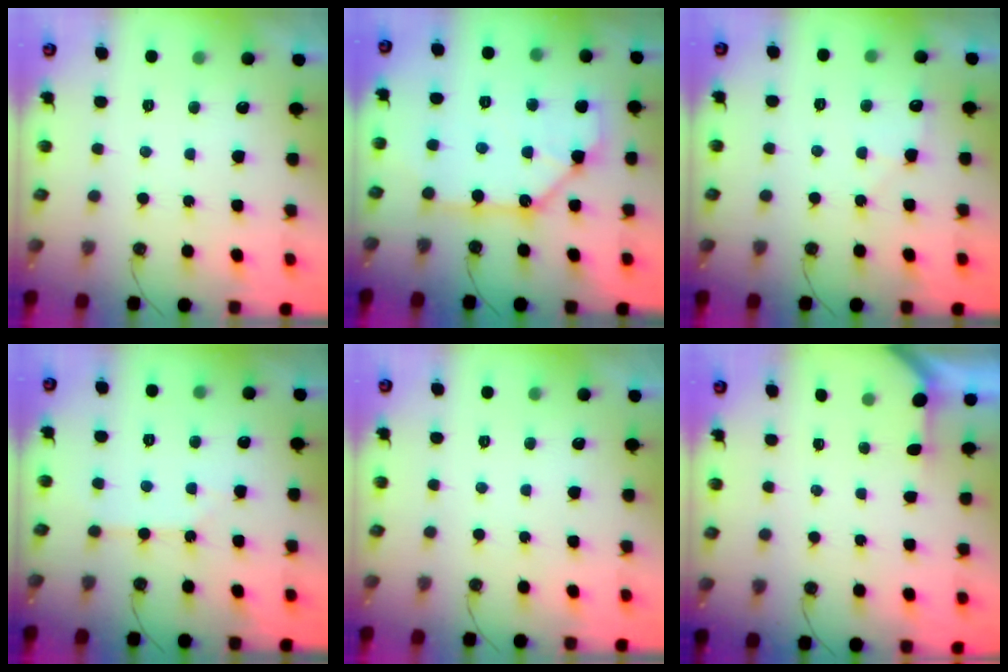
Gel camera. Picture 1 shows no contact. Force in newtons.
{"total": 11.6, "press": 11.6, "slide": 0.8}
{"total": 6.0, "press": 5.9, "slide": 0.8}
{"total": 2.5, "press": 2.4, "slide": 0.5}
{"total": 0.0}
{"total": 1.2, "press": 1.2, "slide": 0.1}